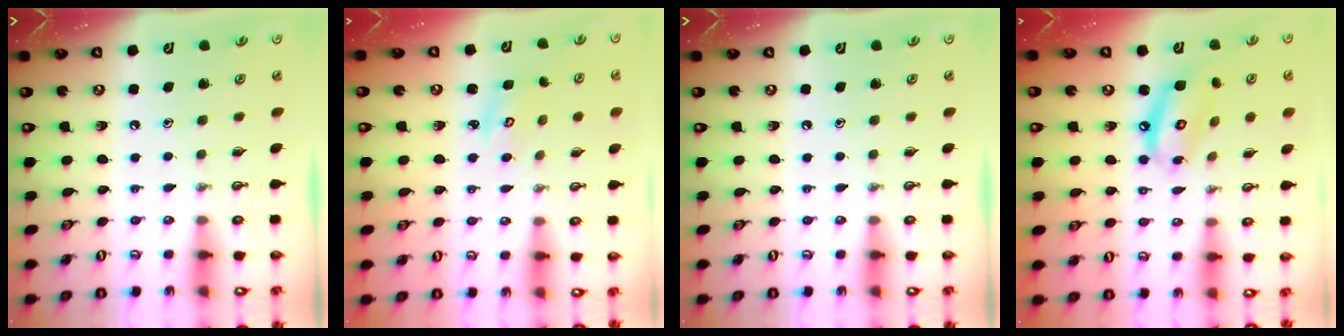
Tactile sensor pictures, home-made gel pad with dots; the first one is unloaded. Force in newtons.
{"total": 3.5, "press": 3.5, "slide": 0.4}
{"total": 0.0}
{"total": 10.7, "press": 10.6, "slide": 1.0}